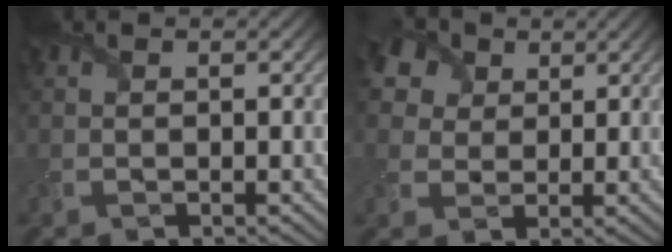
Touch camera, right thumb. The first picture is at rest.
{"total": 8.1, "force": [4.1, 5.7, 3.9], "torque": [-0.117, 0.027, 0.057]}